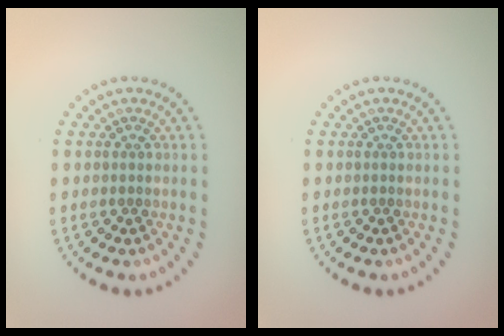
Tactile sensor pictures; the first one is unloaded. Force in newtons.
{"total": 0.0}